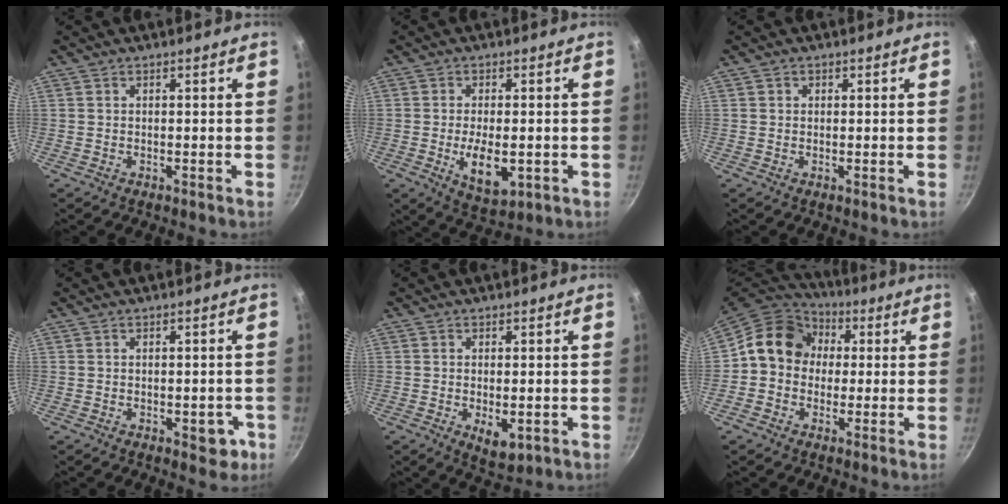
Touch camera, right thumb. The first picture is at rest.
{"total": 8.2, "force": [-1.6, 4.0, 7.0], "torque": [-0.112, -0.006, -0.015]}
{"total": 0.8, "force": [0.2, 0.7, 0.2], "torque": [0.001, 0.001, 0.001]}
{"total": 4.1, "force": [-1.4, 2.4, 3.1], "torque": [-0.014, 0.011, -0.012]}
{"total": 5.0, "force": [-1.2, 2.5, 4.2], "torque": [-0.058, -0.010, -0.009]}
{"total": 12.9, "force": [1.3, 11.1, 6.4], "torque": [-0.071, 0.032, 0.000]}